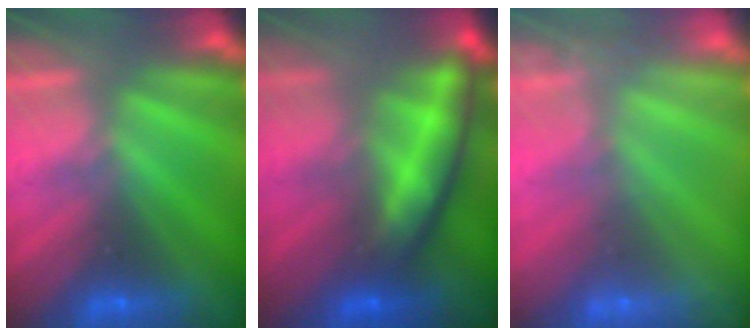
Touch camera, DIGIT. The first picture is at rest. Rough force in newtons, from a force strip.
{"total": 7.1}
{"total": 2.4}